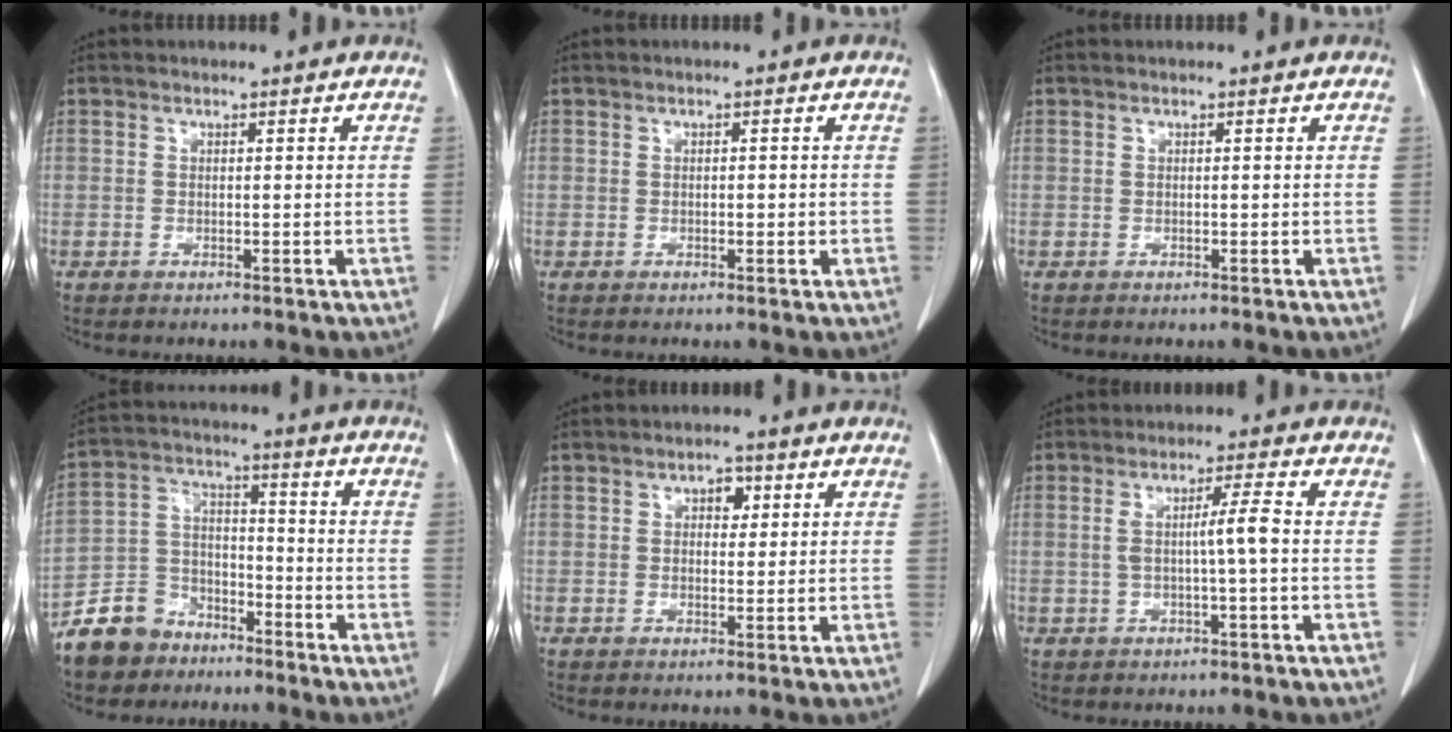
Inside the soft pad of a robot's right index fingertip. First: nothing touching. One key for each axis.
{"total": 1.6, "fx": -0.2, "fy": 0.9, "fz": 1.3, "tx": -0.027, "ty": 0.003, "tz": 0.000}
{"total": 0.0}
{"total": 10.4, "fx": -7.7, "fy": 6.5, "fz": 2.7, "tx": -0.071, "ty": 0.019, "tz": -0.146}
{"total": 3.0, "fx": 1.0, "fy": 1.9, "fz": 2.1, "tx": -0.037, "ty": 0.012, "tz": 0.017}
{"total": 4.7, "fx": -0.2, "fy": 0.1, "fz": 4.7, "tx": -0.086, "ty": 0.011, "tz": 0.000}